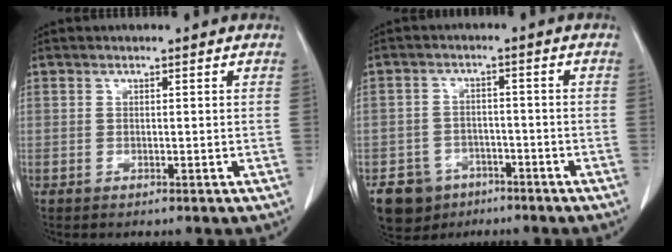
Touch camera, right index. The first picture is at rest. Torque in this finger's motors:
{"motor_torque": [-0.10, -0.03, -0.36, -0.21]}